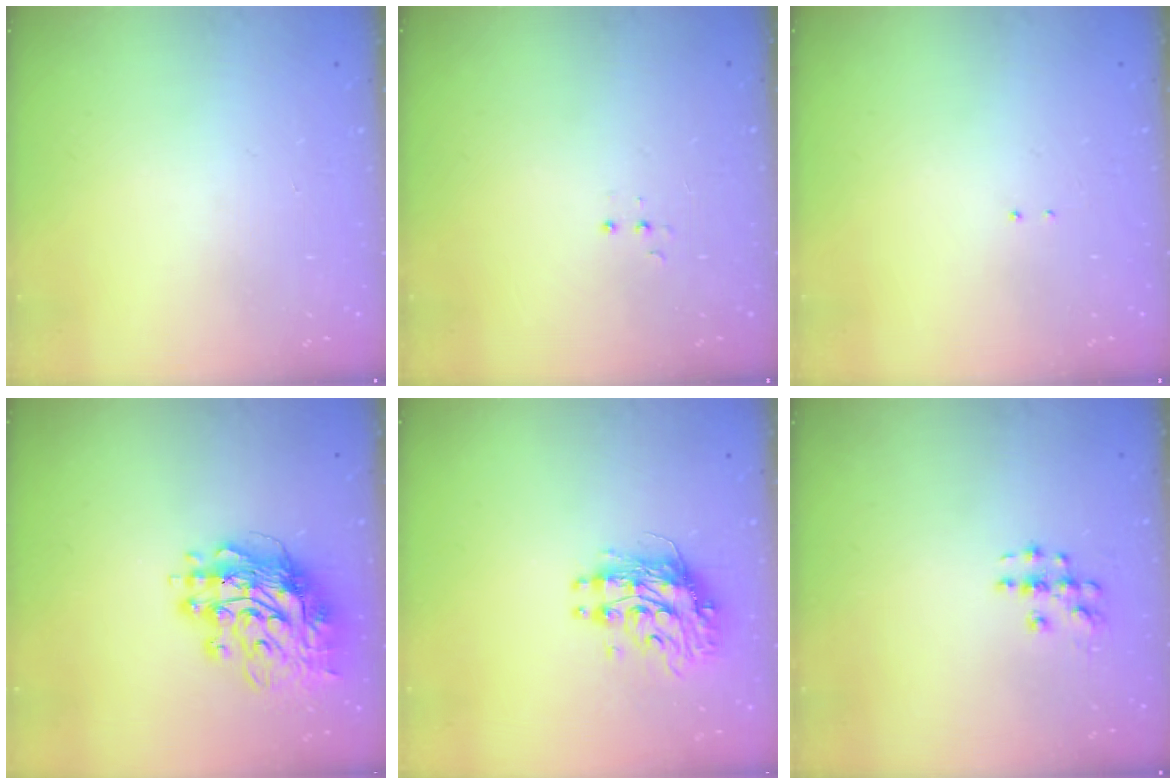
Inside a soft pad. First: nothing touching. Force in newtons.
{"total": 3.1, "press": 3.0, "slide": 0.8}
{"total": 1.3, "press": 1.2, "slide": 0.6}
{"total": 17.5, "press": 17.4, "slide": 1.7}
{"total": 10.3, "press": 10.2, "slide": 1.0}
{"total": 5.4, "press": 5.4, "slide": 0.5}